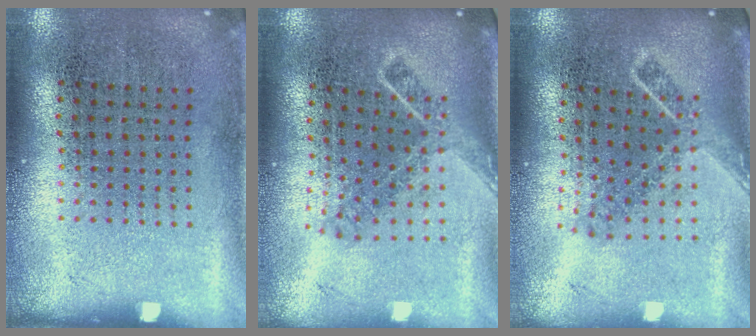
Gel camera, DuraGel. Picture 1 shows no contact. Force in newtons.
{"total": 1.7, "press": 1.2, "slide": 1.1}
{"total": 1.8, "press": 1.3, "slide": 1.2}